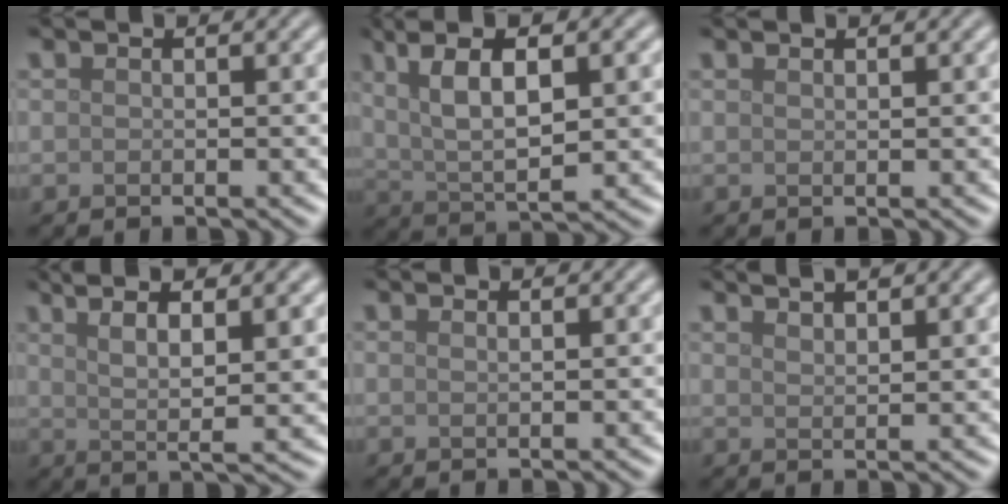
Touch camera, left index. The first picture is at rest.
{"total": 7.8, "force": [2.2, 2.9, 6.8], "torque": [-0.120, 0.005, 0.037]}
{"total": 0.6, "force": [0.5, 0.1, 0.3], "torque": [-0.001, 0.001, 0.010]}
{"total": 6.9, "force": [3.0, 1.5, 6.0], "torque": [-0.078, 0.013, 0.046]}
{"total": 0.6, "force": [0.4, 0.2, 0.4], "torque": [-0.001, 0.000, 0.004]}
{"total": 3.6, "force": [2.8, 0.9, 2.0], "torque": [-0.005, 0.015, 0.024]}